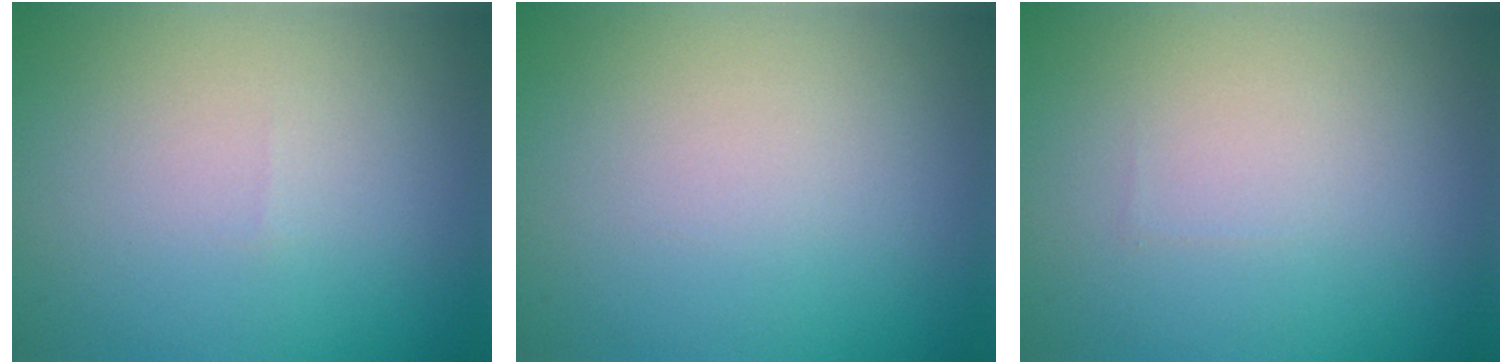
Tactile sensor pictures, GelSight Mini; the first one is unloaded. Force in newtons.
{"total": 0.0}
{"total": 0.0}